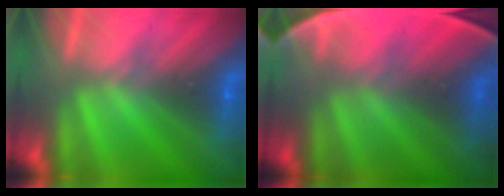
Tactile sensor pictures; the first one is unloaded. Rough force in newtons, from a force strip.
{"total": 10.5}